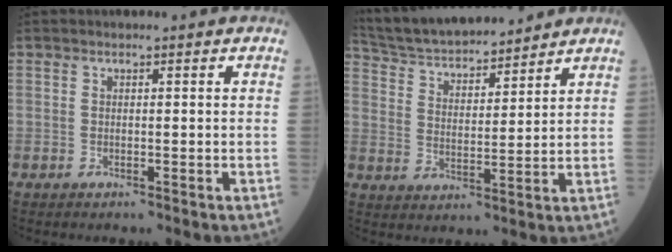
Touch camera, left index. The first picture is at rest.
{"total": 16.2, "force": [15.0, 3.0, 5.5], "torque": [-0.104, 0.028, 0.257]}